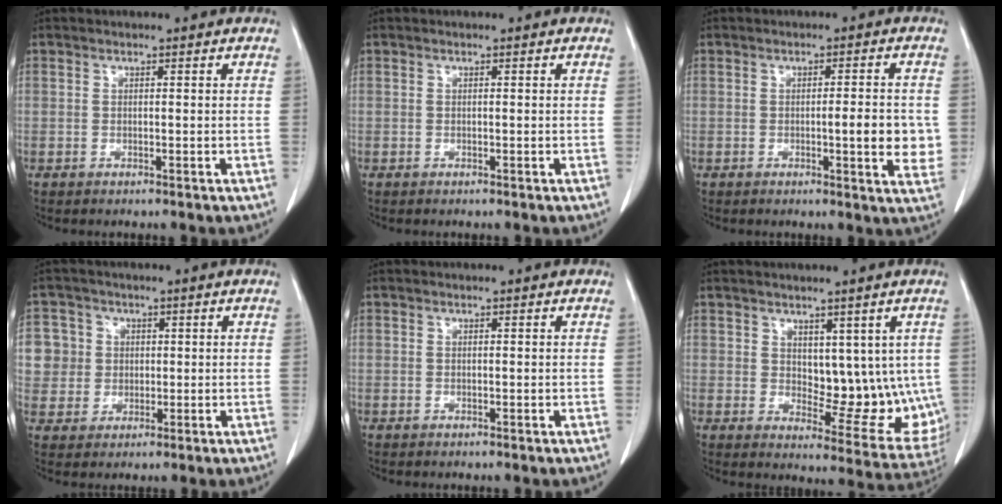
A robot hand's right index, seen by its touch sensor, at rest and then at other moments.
{"total": 0.0}
{"total": 6.1, "force": [-0.6, 1.1, 5.9], "torque": [-0.073, -0.003, -0.010]}
{"total": 6.5, "force": [1.2, 6.4, 0.4], "torque": [-0.010, 0.021, 0.029]}
{"total": 0.0}
{"total": 11.2, "force": [1.8, 6.0, 9.3], "torque": [-0.098, -0.008, 0.040]}